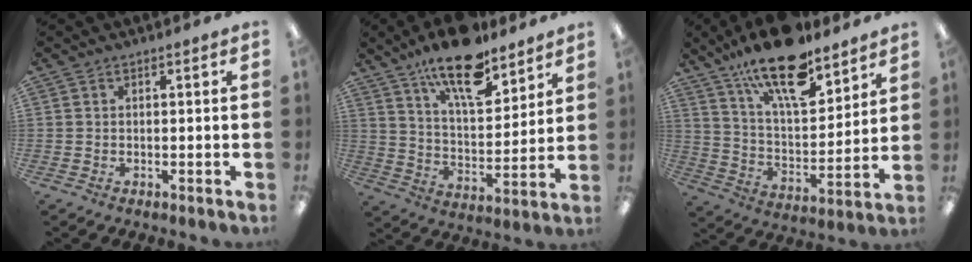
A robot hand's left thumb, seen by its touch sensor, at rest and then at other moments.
{"total": 16.9, "force": [12.8, 5.8, 9.3], "torque": [-0.158, -0.070, 0.218]}
{"total": 19.6, "force": [14.2, 7.1, 11.5], "torque": [-0.197, -0.079, 0.243]}